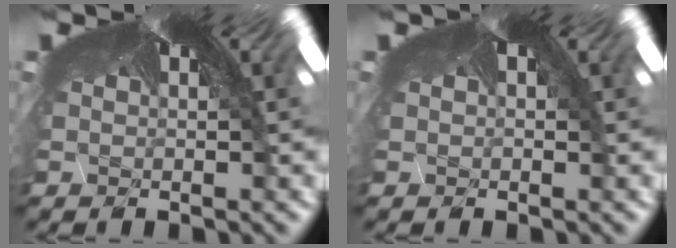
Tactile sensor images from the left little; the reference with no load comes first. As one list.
[{"total": 0.0}]